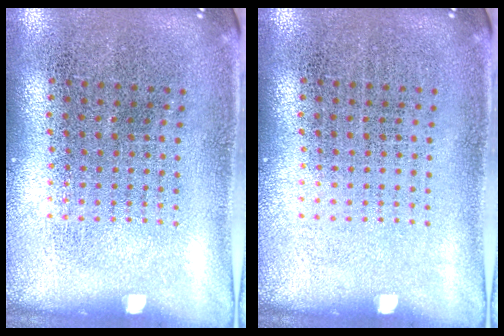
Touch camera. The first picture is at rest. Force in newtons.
{"total": 0.0}